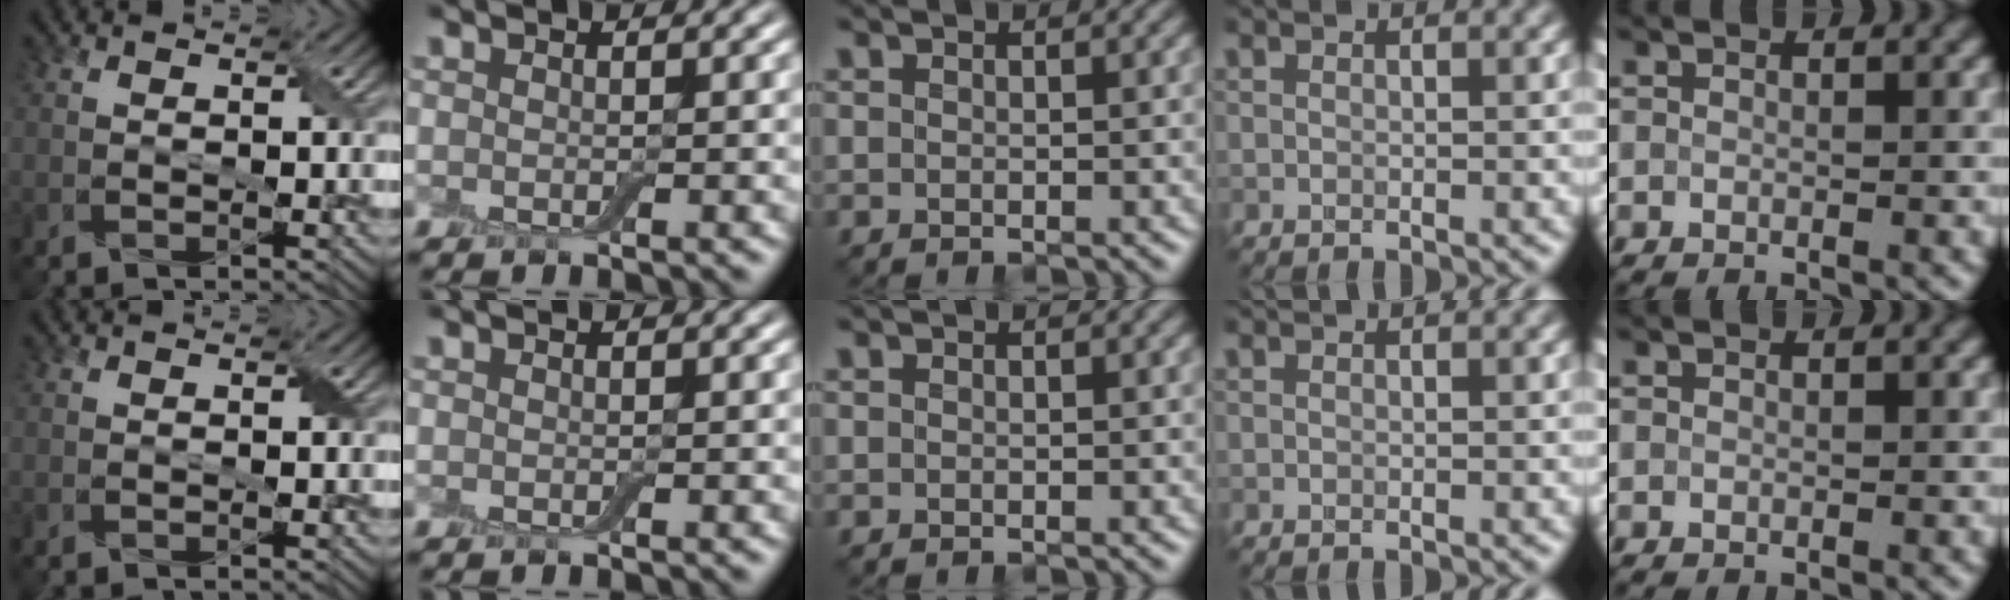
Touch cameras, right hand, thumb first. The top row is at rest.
{}